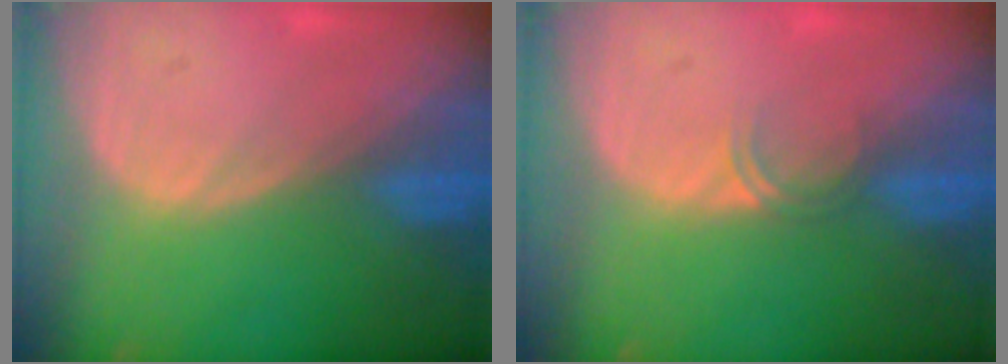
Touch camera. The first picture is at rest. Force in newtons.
{"total": 1.7, "press": 1.4, "slide": 1.0}